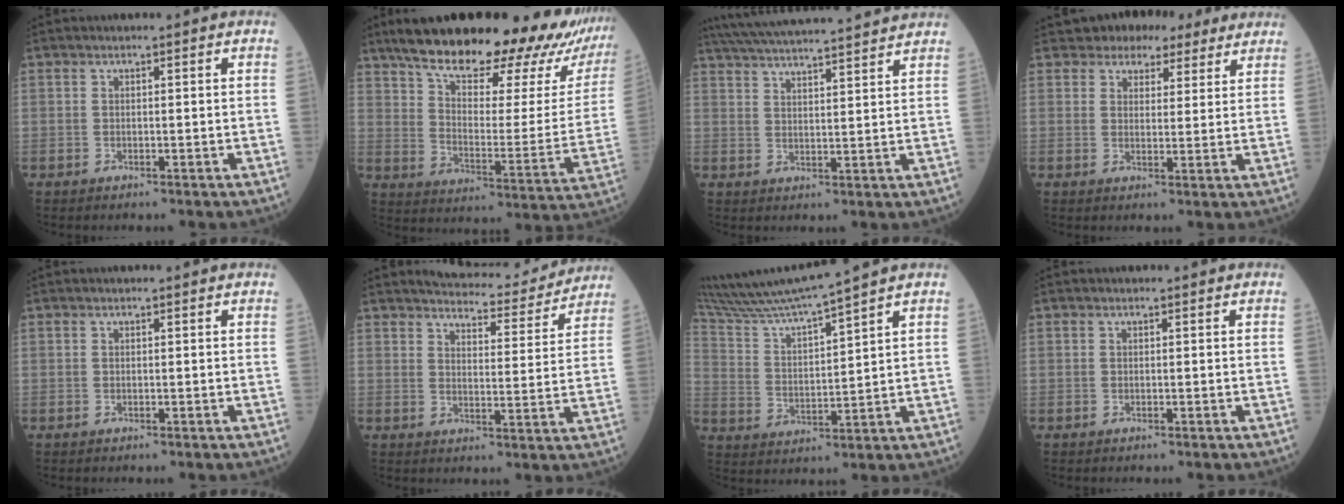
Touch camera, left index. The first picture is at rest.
{"total": 30.4, "force": [25.0, 4.6, 16.8], "torque": [-0.254, -0.046, 0.331]}
{"total": 19.9, "force": [18.3, 0.7, 7.7], "torque": [-0.140, 0.025, 0.263]}
{"total": 7.8, "force": [6.6, 3.9, 1.3], "torque": [-0.010, 0.018, 0.077]}
{"total": 0.0}
{"total": 12.2, "force": [11.7, 2.1, 2.5], "torque": [-0.026, -0.014, 0.144]}
{"total": 13.3, "force": [11.9, -2.0, 5.6], "torque": [-0.114, 0.000, 0.216]}
{"total": 0.0}